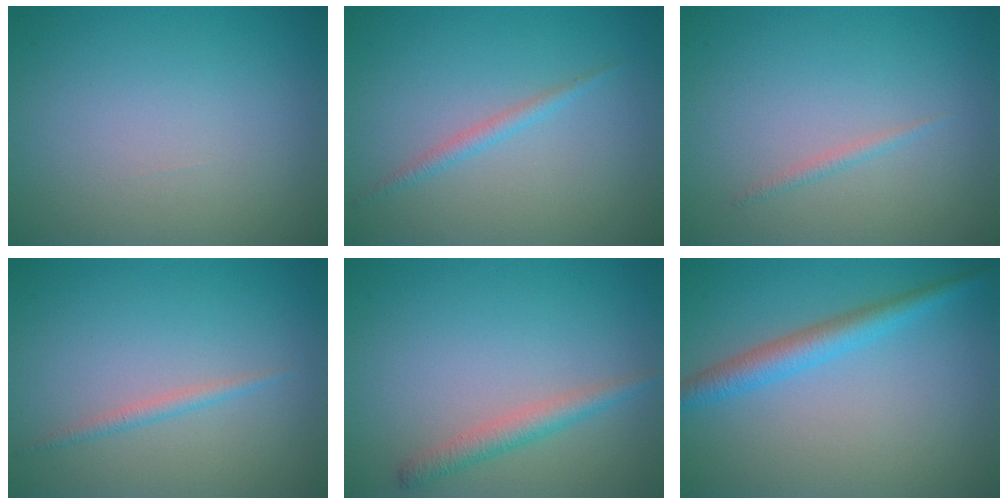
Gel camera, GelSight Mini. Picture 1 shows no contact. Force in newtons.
{"total": 1.2, "press": 1.2, "slide": 0.1}
{"total": 0.7, "press": 0.7, "slide": 0.1}
{"total": 1.1, "press": 1.1, "slide": 0.1}
{"total": 2.2, "press": 2.2, "slide": 0.0}
{"total": 3.1, "press": 3.1, "slide": 0.1}